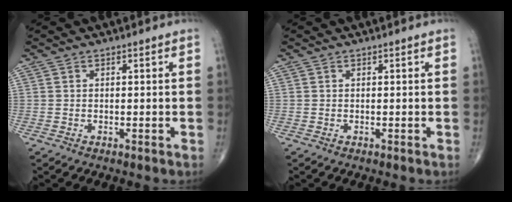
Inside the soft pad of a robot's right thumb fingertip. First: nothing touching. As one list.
[{"total": 0.0}]